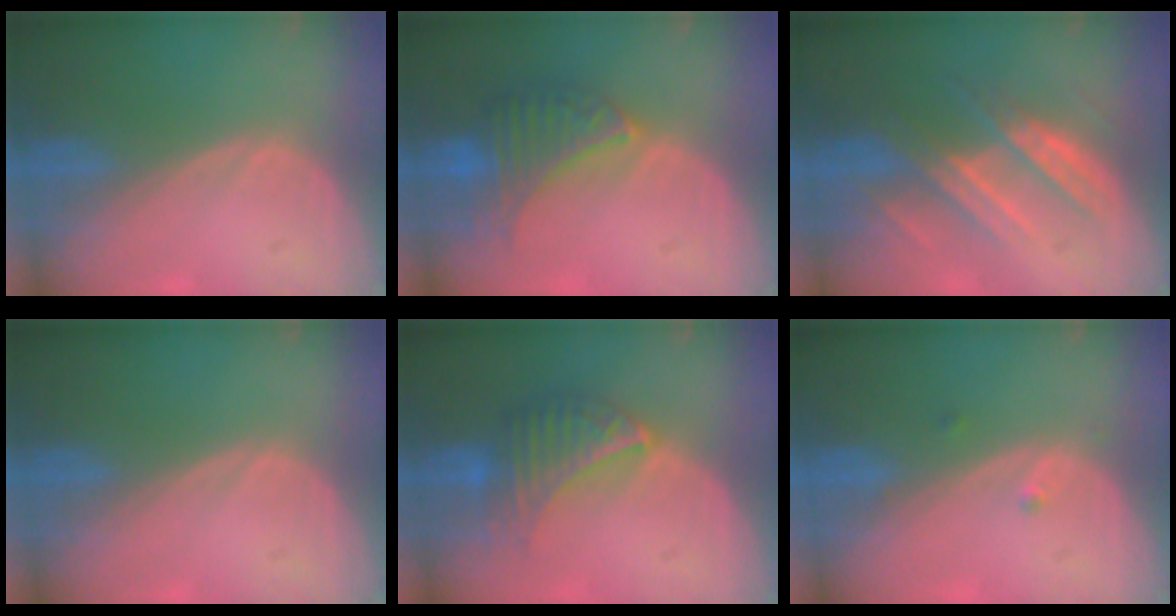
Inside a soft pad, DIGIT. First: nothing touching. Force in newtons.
{"total": 6.9, "press": 6.8, "slide": 1.2}
{"total": 8.3, "press": 7.6, "slide": 3.3}
{"total": 0.0}
{"total": 6.5, "press": 6.5, "slide": 1.0}
{"total": 1.0, "press": 0.8, "slide": 0.6}